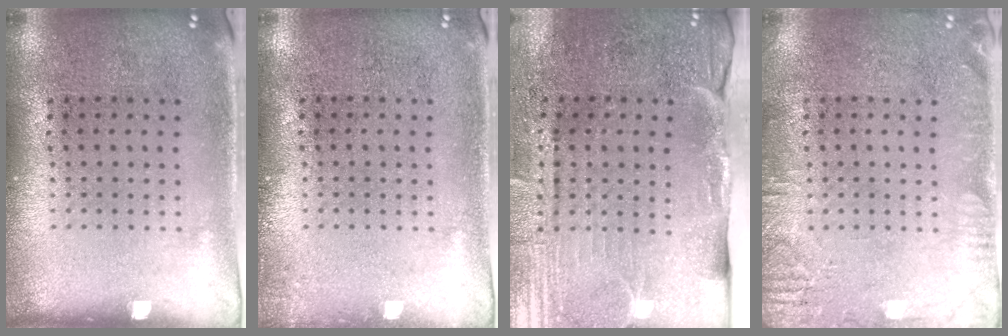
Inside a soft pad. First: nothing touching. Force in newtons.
{"total": 0.7, "press": 0.7, "slide": 0.2}
{"total": 4.2, "press": 3.8, "slide": 1.8}
{"total": 2.6, "press": 2.5, "slide": 0.4}